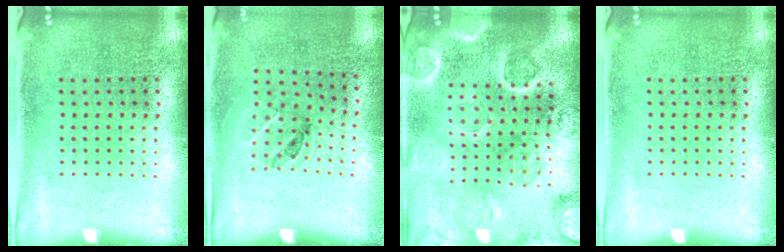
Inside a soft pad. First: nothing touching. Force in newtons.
{"total": 1.2, "press": 0.7, "slide": 0.9}
{"total": 4.4, "press": 4.0, "slide": 1.9}
{"total": 0.0}